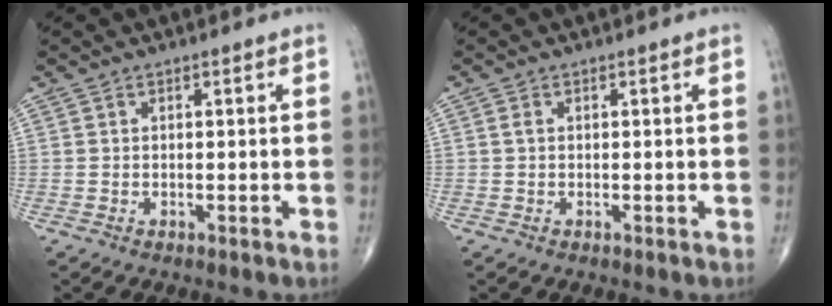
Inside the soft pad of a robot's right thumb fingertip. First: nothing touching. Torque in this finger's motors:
{"motor_torque": [-0.33, 0.18, 0.17, 0.09, 0.00]}